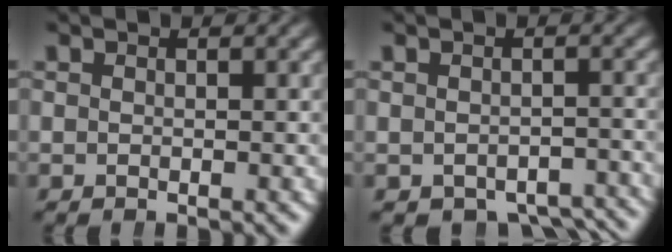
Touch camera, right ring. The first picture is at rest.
{"total": 6.3, "force": [-5.5, 2.6, 1.8], "torque": [-0.012, -0.018, -0.077]}